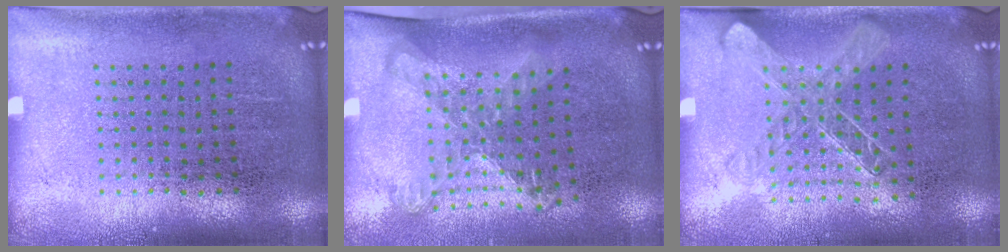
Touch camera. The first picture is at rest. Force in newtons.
{"total": 1.7, "press": 1.3, "slide": 1.0}
{"total": 1.4, "press": 1.2, "slide": 0.6}